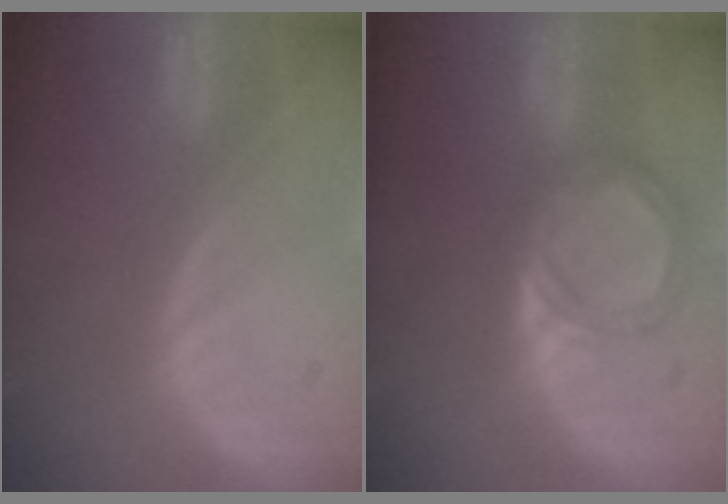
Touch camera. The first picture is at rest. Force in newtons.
{"total": 5.3, "press": 5.1, "slide": 1.4}